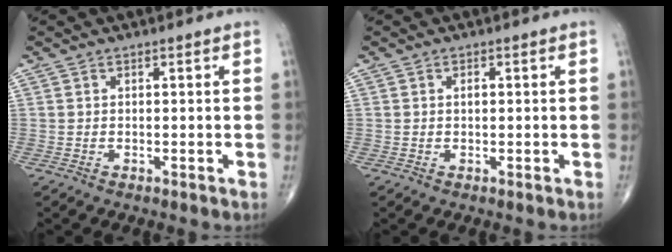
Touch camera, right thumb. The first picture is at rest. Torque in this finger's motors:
{"motor_torque": [0.16, 0.61, 0.26, 0.21, 0.02]}